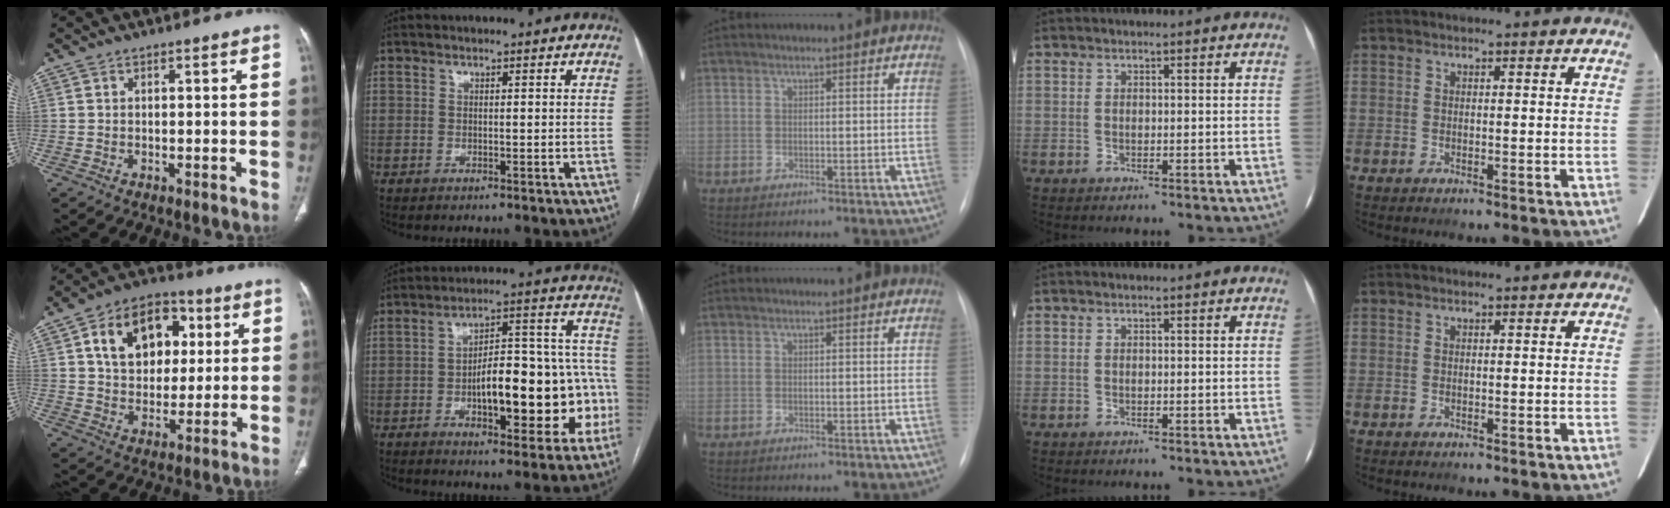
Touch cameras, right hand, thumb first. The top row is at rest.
{"thumb": {"total": 15.5, "force": [4.8, 11.2, 9.6], "torque": [-0.113, 0.001, 0.077]}, "index": {"total": 19.1, "force": [-4.7, 6.8, 17.2], "torque": [-0.206, 0.052, -0.054]}}